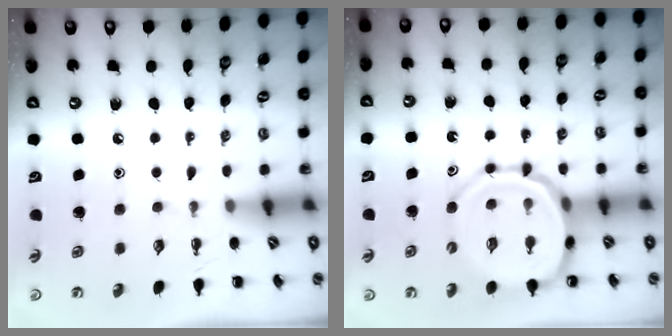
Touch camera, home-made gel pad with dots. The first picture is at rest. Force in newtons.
{"total": 13.8, "press": 13.4, "slide": 3.3}